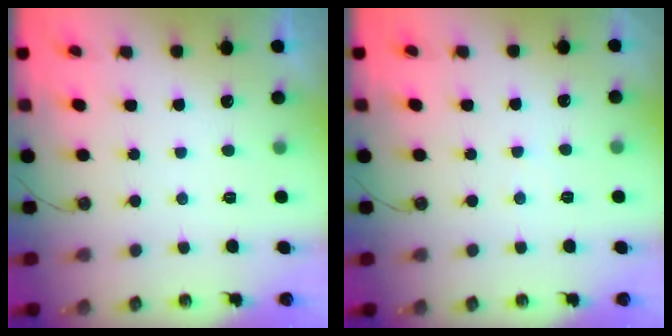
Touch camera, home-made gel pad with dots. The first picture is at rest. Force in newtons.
{"total": 2.9, "press": 2.9, "slide": 0.5}